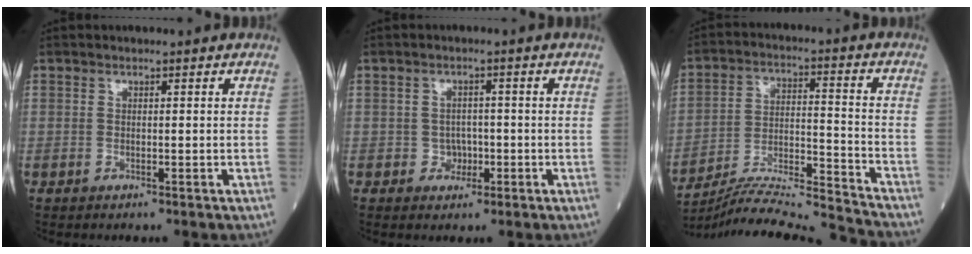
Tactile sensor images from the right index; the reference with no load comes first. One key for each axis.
{"total": 2.3, "fx": -0.8, "fy": 2.1, "fz": 0.7, "tx": -0.005, "ty": 0.008, "tz": -0.009}
{"total": 16.5, "fx": -16.0, "fy": -2.1, "fz": 3.6, "tx": -0.063, "ty": 0.012, "tz": -0.263}